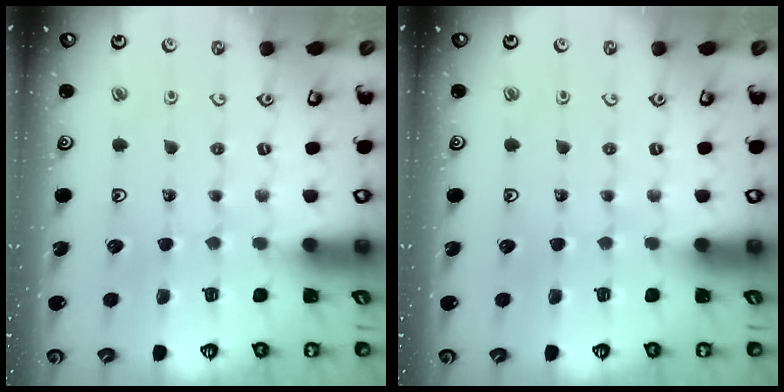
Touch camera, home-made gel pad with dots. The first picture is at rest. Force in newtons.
{"total": 0.0}